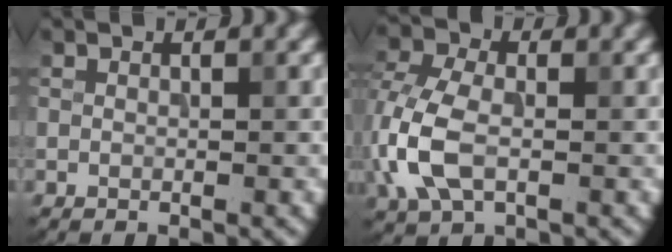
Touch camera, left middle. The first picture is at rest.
{"total": 6.4, "force": [-1.1, 4.1, 4.7], "torque": [-0.124, 0.002, -0.031]}